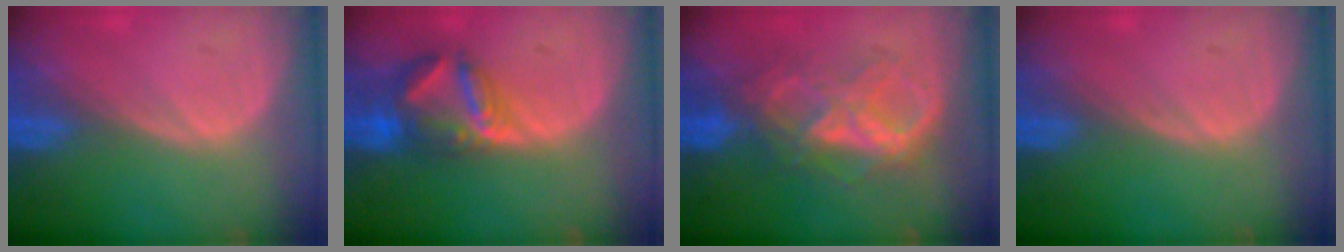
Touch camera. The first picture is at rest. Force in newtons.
{"total": 6.9, "press": 6.3, "slide": 2.9}
{"total": 7.2, "press": 7.2, "slide": 0.3}
{"total": 0.0}